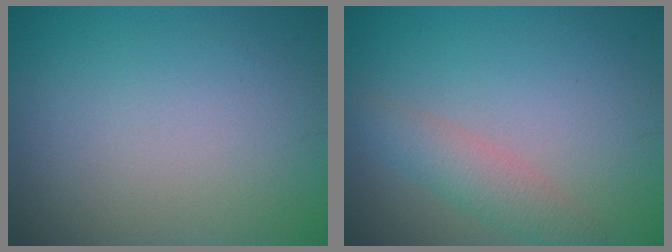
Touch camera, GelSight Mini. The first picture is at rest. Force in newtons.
{"total": 2.6, "press": 2.6, "slide": 0.1}